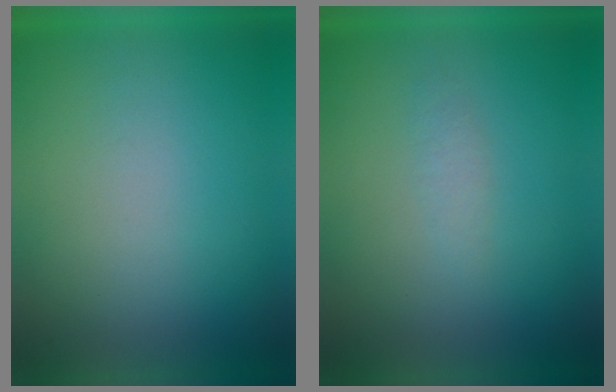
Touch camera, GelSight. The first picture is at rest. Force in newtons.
{"total": 1.3}